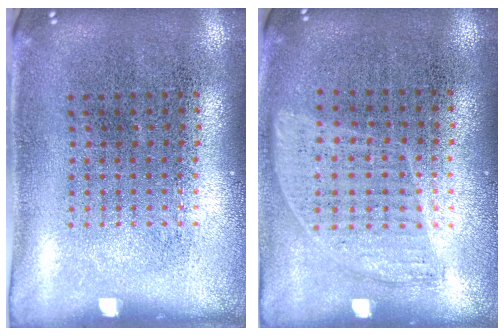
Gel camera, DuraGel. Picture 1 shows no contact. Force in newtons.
{"total": 0.9, "press": 0.8, "slide": 0.4}